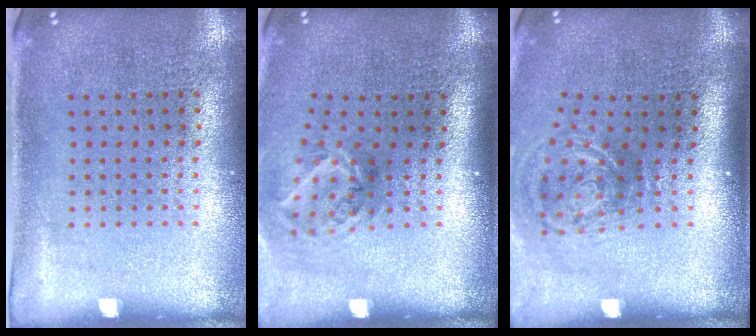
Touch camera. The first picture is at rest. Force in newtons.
{"total": 1.9, "press": 1.2, "slide": 1.5}
{"total": 2.1, "press": 1.2, "slide": 1.7}